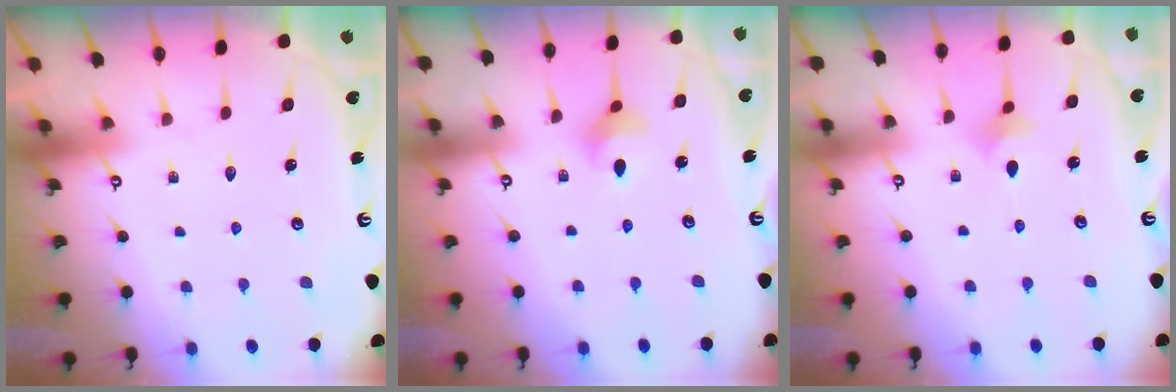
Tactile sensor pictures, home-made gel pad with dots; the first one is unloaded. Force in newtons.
{"total": 2.7, "press": 2.7, "slide": 0.4}
{"total": 2.4, "press": 2.4, "slide": 0.5}